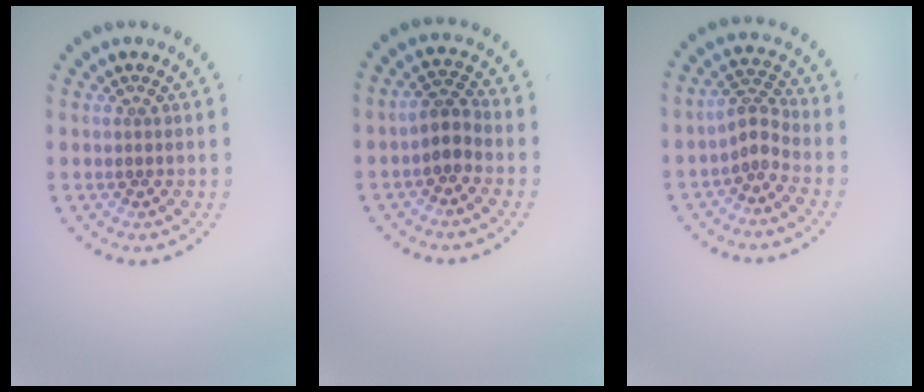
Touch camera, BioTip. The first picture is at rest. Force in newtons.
{"total": 2.3, "press": 2.0, "slide": 0.9}
{"total": 2.2, "press": 1.5, "slide": 1.5}